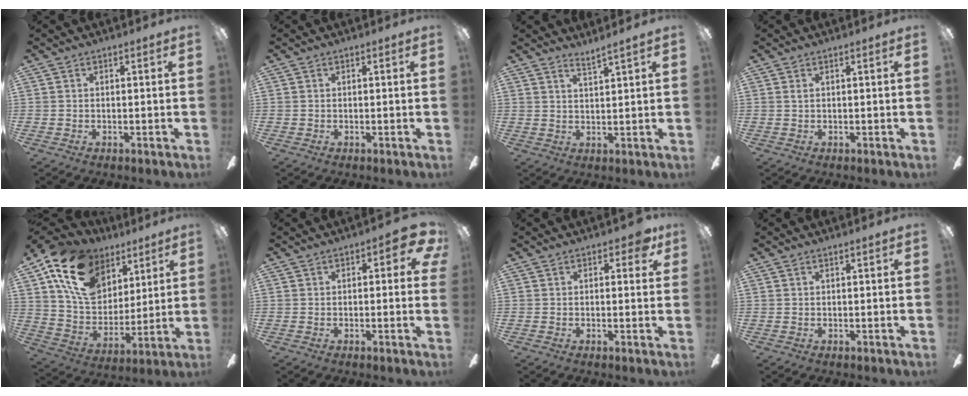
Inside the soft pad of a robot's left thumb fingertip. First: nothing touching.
{"total": 0.0}
{"total": 2.9, "force": [2.6, -0.7, 0.9], "torque": [-0.023, -0.016, 0.047]}
{"total": 1.1, "force": [0.2, 0.1, 1.1], "torque": [-0.020, 0.000, 0.003]}
{"total": 18.8, "force": [10.4, 12.7, 9.1], "torque": [-0.171, -0.040, 0.197]}
{"total": 5.9, "force": [1.9, 2.7, 4.9], "torque": [-0.051, -0.003, 0.027]}
{"total": 3.7, "force": [1.8, 1.8, 2.6], "torque": [-0.031, -0.002, 0.027]}
{"total": 0.7, "force": [0.4, 0.0, 0.5], "torque": [-0.009, 0.001, 0.007]}